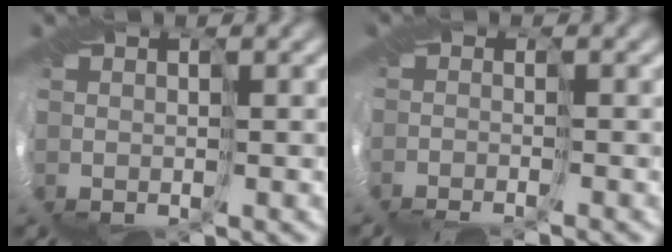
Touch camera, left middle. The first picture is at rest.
{"total": 5.1, "force": [-5.0, -1.2, -0.5], "torque": [-0.009, -0.023, -0.064]}